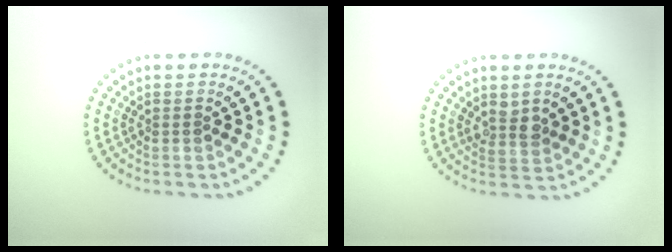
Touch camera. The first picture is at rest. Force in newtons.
{"total": 1.7, "press": 1.6, "slide": 0.7}